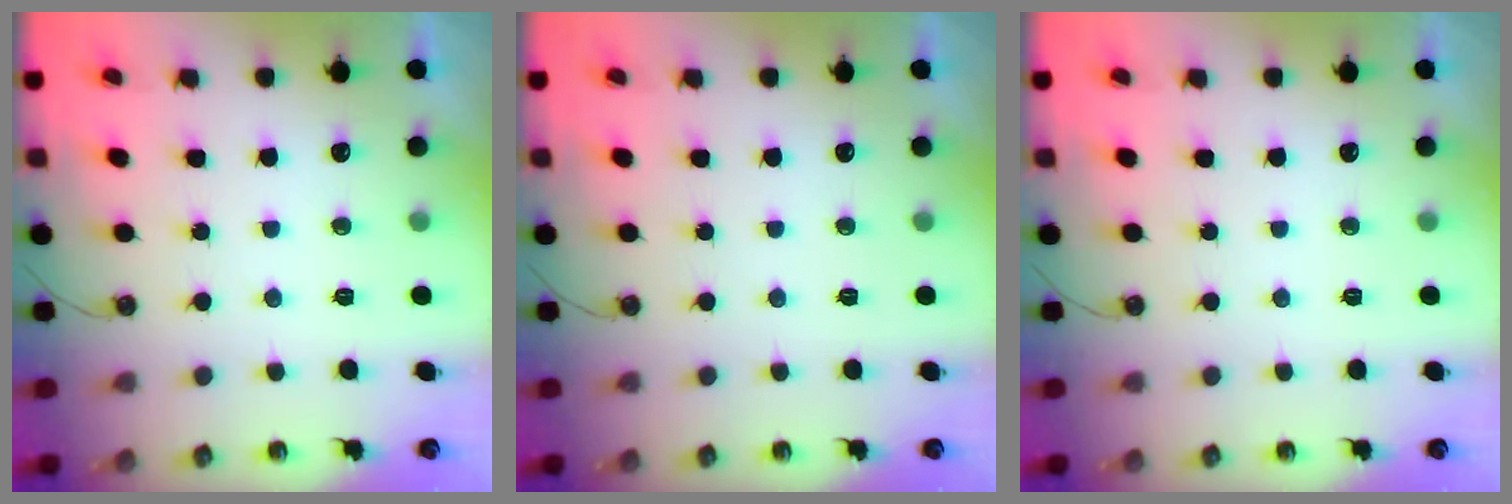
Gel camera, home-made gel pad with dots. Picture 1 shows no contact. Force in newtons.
{"total": 0.0}
{"total": 0.0}